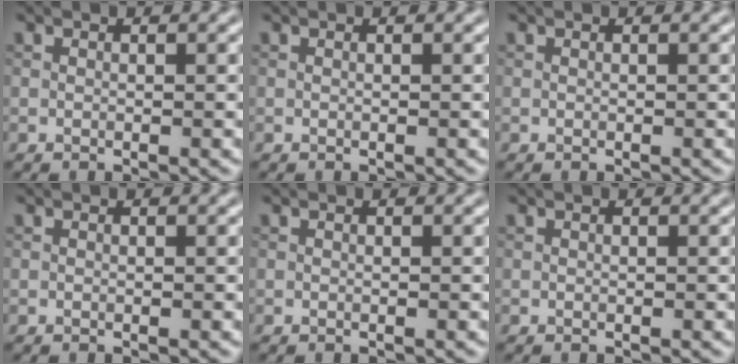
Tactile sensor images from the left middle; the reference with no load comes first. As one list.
[{"total": 0.0}, {"total": 0.0}, {"total": 0.0}, {"total": 0.0}, {"total": 0.0}]